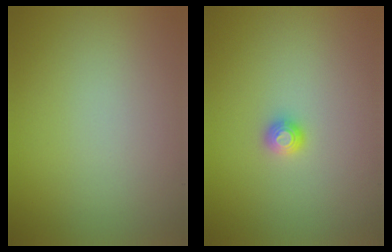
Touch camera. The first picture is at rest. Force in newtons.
{"total": 1.2, "press": 1.2, "slide": 0.1}